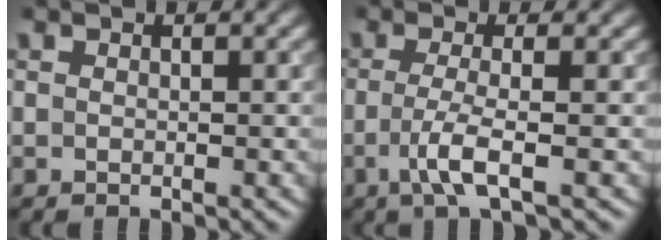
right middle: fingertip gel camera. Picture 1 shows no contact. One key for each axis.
{"total": 3.4, "fx": -1.0, "fy": 0.7, "fz": 3.1, "tx": -0.063, "ty": -0.005, "tz": -0.026}